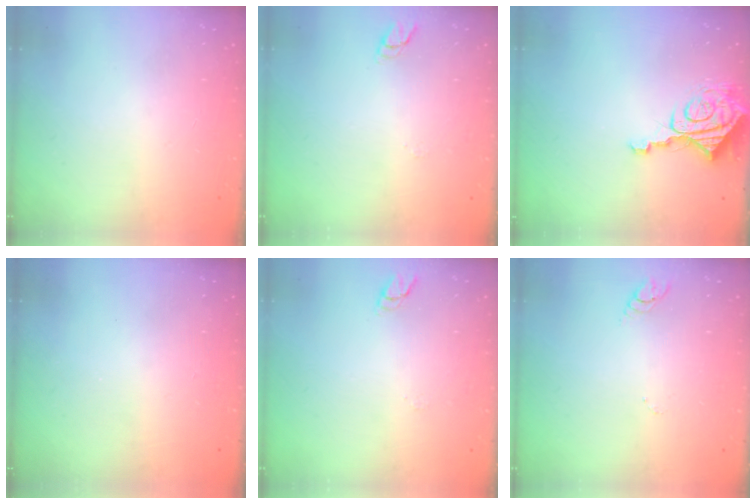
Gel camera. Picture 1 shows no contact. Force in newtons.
{"total": 6.6, "press": 6.6, "slide": 0.5}
{"total": 10.4, "press": 10.3, "slide": 1.0}
{"total": 0.0}
{"total": 6.6, "press": 6.6, "slide": 0.5}
{"total": 2.9, "press": 2.9, "slide": 0.3}